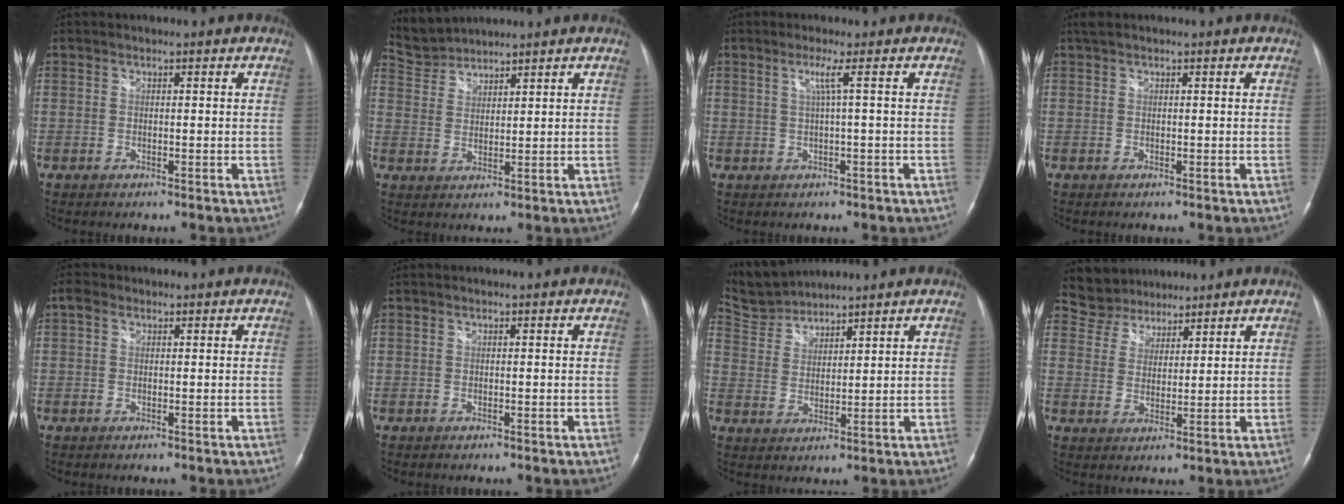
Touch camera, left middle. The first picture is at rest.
{"total": 4.7, "force": [4.6, 0.1, -0.7], "torque": [0.002, 0.017, 0.099]}
{"total": 2.2, "force": [0.5, -0.9, 1.9], "torque": [-0.042, -0.001, 0.013]}
{"total": 1.1, "force": [0.9, 0.2, 0.6], "torque": [-0.018, 0.017, 0.018]}
{"total": 1.4, "force": [0.6, 1.1, 0.7], "torque": [-0.017, 0.017, 0.007]}
{"total": 0.0}
{"total": 6.9, "force": [6.9, 0.5, 0.0], "torque": [-0.015, 0.015, 0.146]}
{"total": 6.0, "force": [5.4, 2.5, -0.7], "torque": [0.005, 0.014, 0.102]}